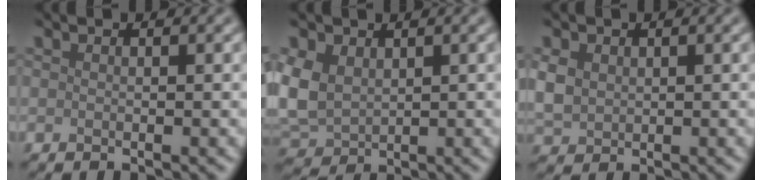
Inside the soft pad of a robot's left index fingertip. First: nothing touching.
{"total": 3.9, "force": [0.8, 2.9, 2.6], "torque": [-0.082, 0.000, 0.020]}
{"total": 1.7, "force": [0.5, 1.5, 0.8], "torque": [-0.039, -0.001, 0.017]}